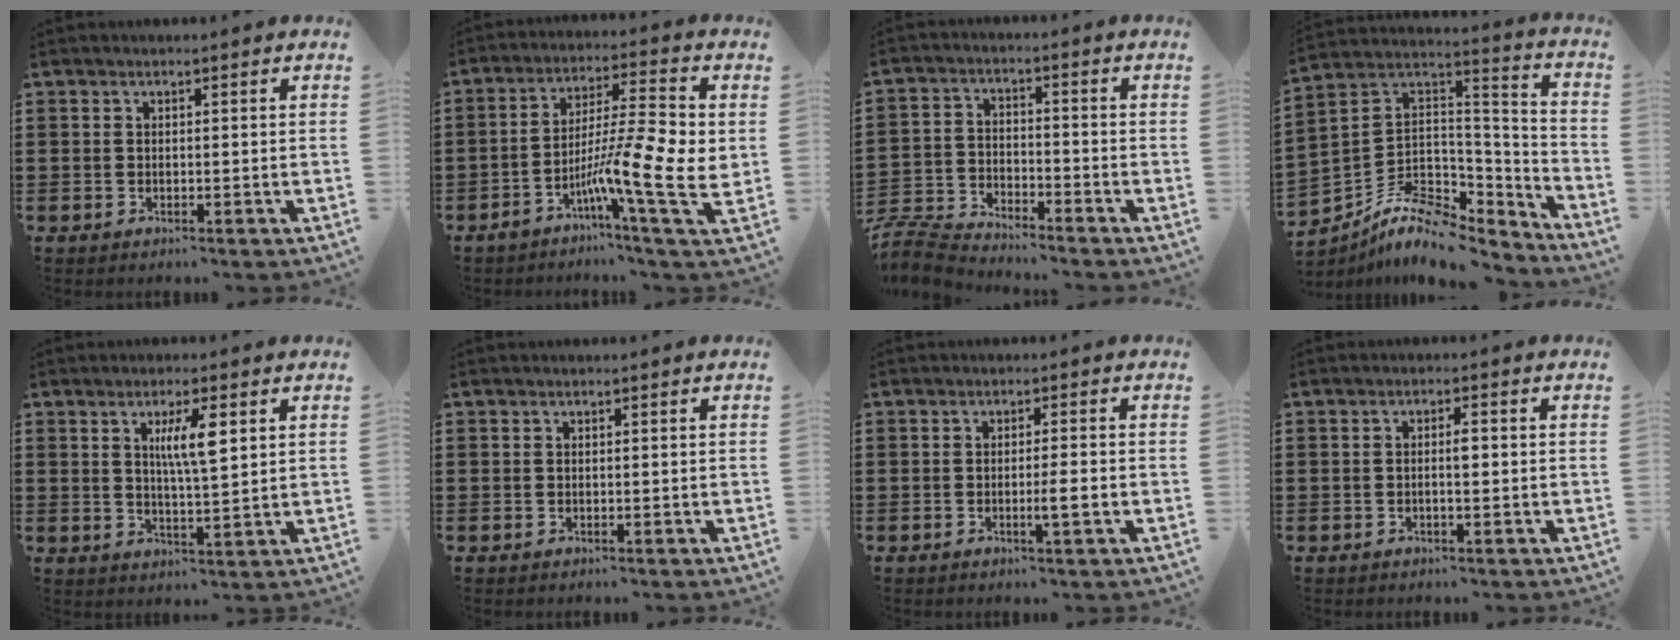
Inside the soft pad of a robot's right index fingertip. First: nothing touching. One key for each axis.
{"total": 11.6, "fx": -2.1, "fy": 1.2, "fz": 11.4, "tx": -0.207, "ty": -0.021, "tz": -0.043}
{"total": 5.7, "fx": -5.7, "fy": 0.7, "fz": 0.7, "tx": -0.036, "ty": 0.002, "tz": -0.120}
{"total": 9.3, "fx": -6.8, "fy": 4.9, "fz": 4.0, "tx": -0.086, "ty": 0.006, "tz": -0.126}
{"total": 5.6, "fx": 2.0, "fy": 1.2, "fz": 5.1, "tx": -0.098, "ty": 0.005, "tz": 0.028}
{"total": 0.0}
{"total": 3.0, "fx": -0.9, "fy": -0.1, "fz": 2.9, "tx": -0.047, "ty": -0.006, "tz": -0.017}
{"total": 2.0, "fx": -0.2, "fy": 0.4, "fz": 1.9, "tx": -0.036, "ty": -0.001, "tz": -0.004}